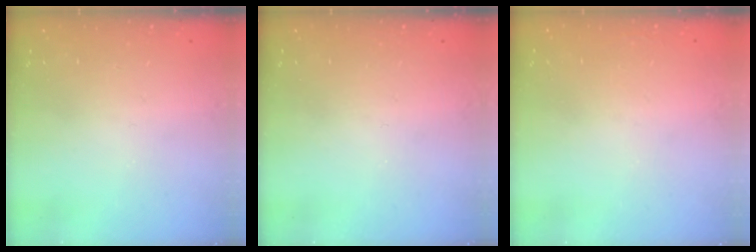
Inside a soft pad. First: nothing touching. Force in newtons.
{"total": 0.0}
{"total": 1.6, "press": 1.6, "slide": 0.0}